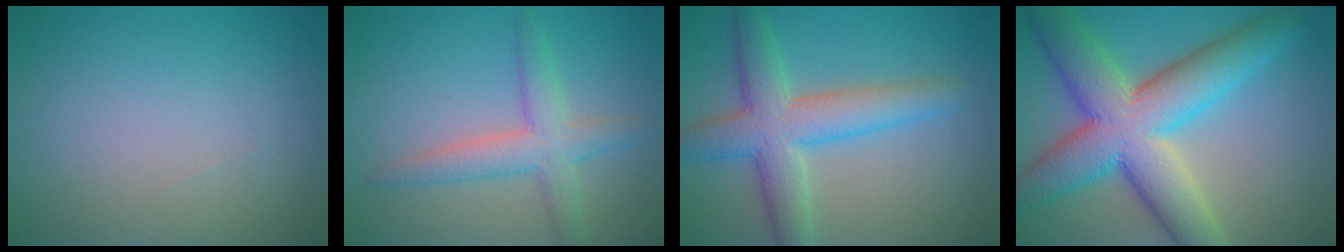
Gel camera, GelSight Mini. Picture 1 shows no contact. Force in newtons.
{"total": 4.1, "press": 4.1, "slide": 0.2}
{"total": 6.5, "press": 6.5, "slide": 0.1}
{"total": 11.6, "press": 11.6, "slide": 0.5}